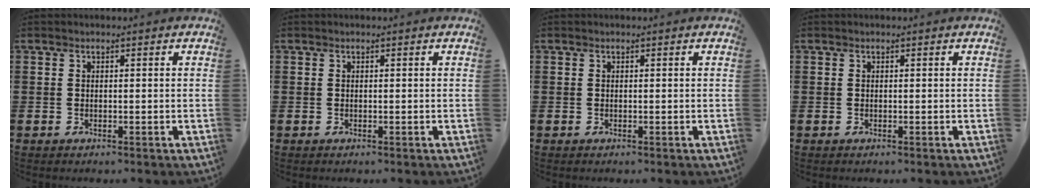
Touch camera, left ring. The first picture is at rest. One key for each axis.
{"total": 0.0}
{"total": 0.0}
{"total": 0.0}